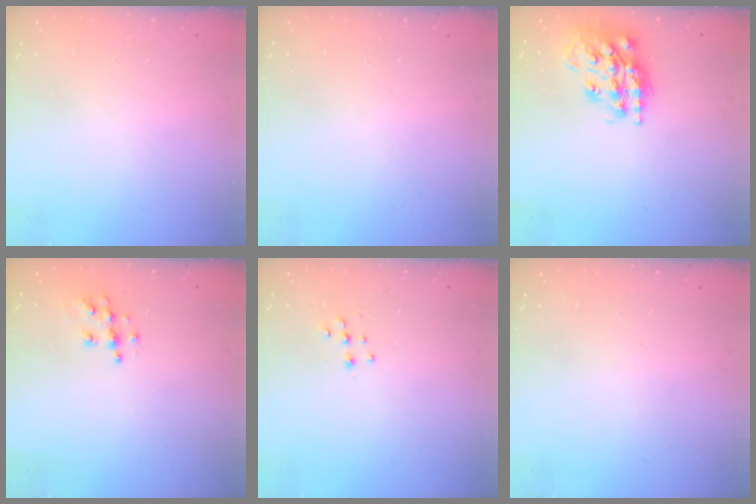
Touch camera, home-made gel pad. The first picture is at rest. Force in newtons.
{"total": 0.0}
{"total": 16.6, "press": 16.5, "slide": 1.1}
{"total": 7.4, "press": 7.4, "slide": 0.2}
{"total": 5.3, "press": 5.2, "slide": 0.7}
{"total": 0.0}